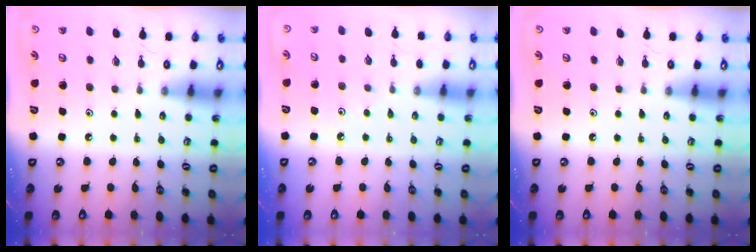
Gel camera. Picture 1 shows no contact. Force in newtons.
{"total": 2.0, "press": 2.0, "slide": 0.5}
{"total": 0.0}